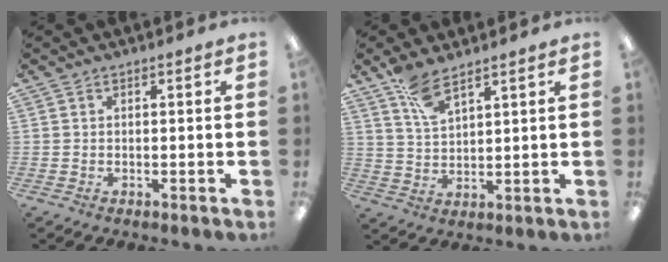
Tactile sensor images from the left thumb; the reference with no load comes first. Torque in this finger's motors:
{"motor_torque": [0.53, -0.11, 0.64, -0.73, 0.08]}